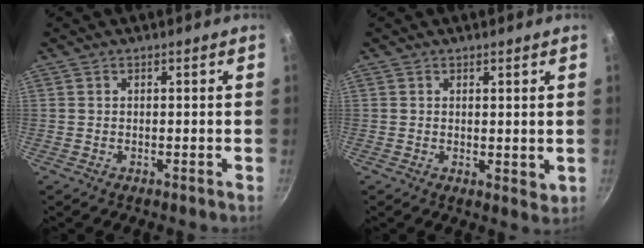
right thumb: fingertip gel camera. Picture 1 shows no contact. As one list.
[{"total": 2.4, "force": [1.1, 1.3, 1.7], "torque": [-0.021, -0.012, 0.015]}]